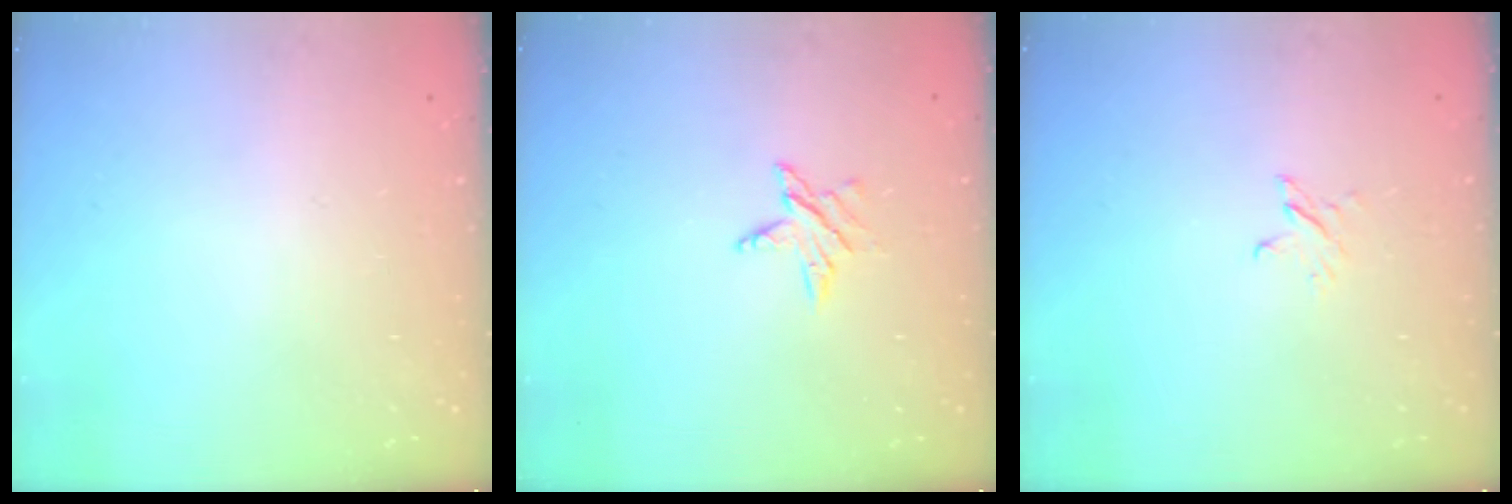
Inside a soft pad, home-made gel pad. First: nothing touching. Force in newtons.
{"total": 4.4, "press": 4.3, "slide": 0.5}
{"total": 2.3, "press": 2.3, "slide": 0.3}